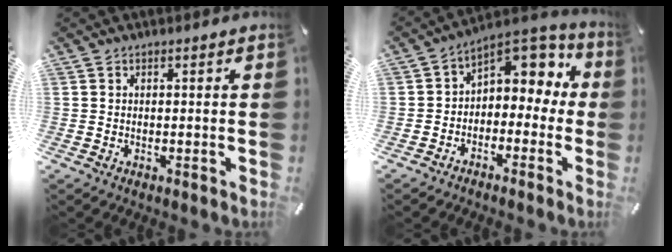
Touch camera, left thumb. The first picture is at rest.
{"total": 6.1, "force": [1.7, 5.2, 2.7], "torque": [-0.040, -0.017, 0.028]}